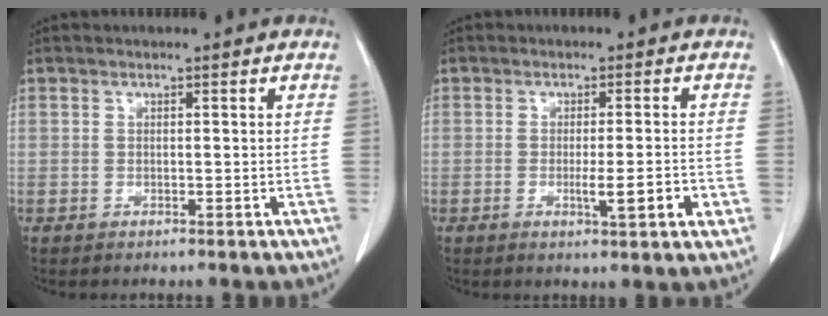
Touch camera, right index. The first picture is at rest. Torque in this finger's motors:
{"motor_torque": [0.57, -0.24, 0.35, 0.05]}